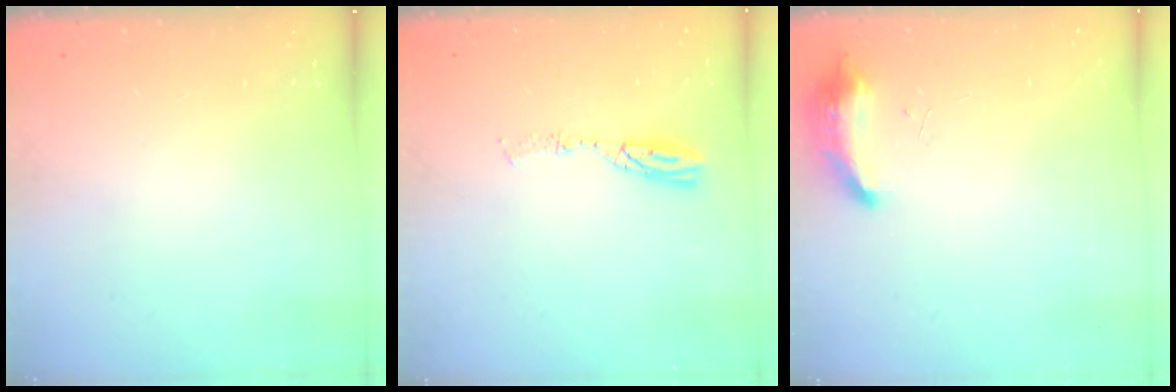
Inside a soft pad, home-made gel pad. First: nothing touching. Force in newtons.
{"total": 5.0, "press": 5.0, "slide": 0.2}
{"total": 8.5, "press": 8.4, "slide": 1.6}